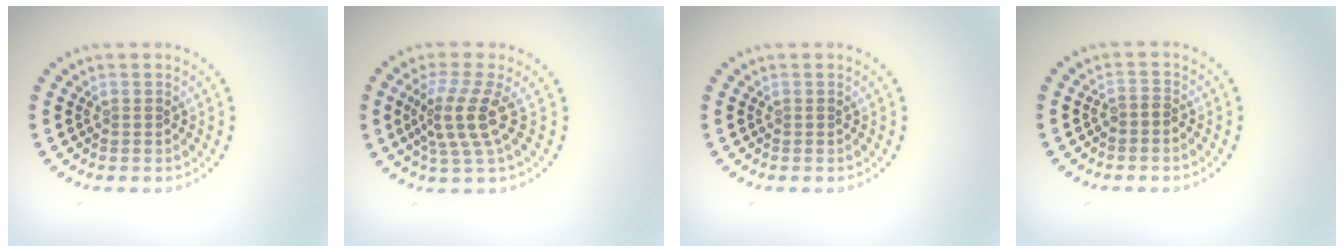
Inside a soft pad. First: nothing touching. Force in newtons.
{"total": 3.8, "press": 2.9, "slide": 2.4}
{"total": 0.0}
{"total": 0.7, "press": 0.4, "slide": 0.6}